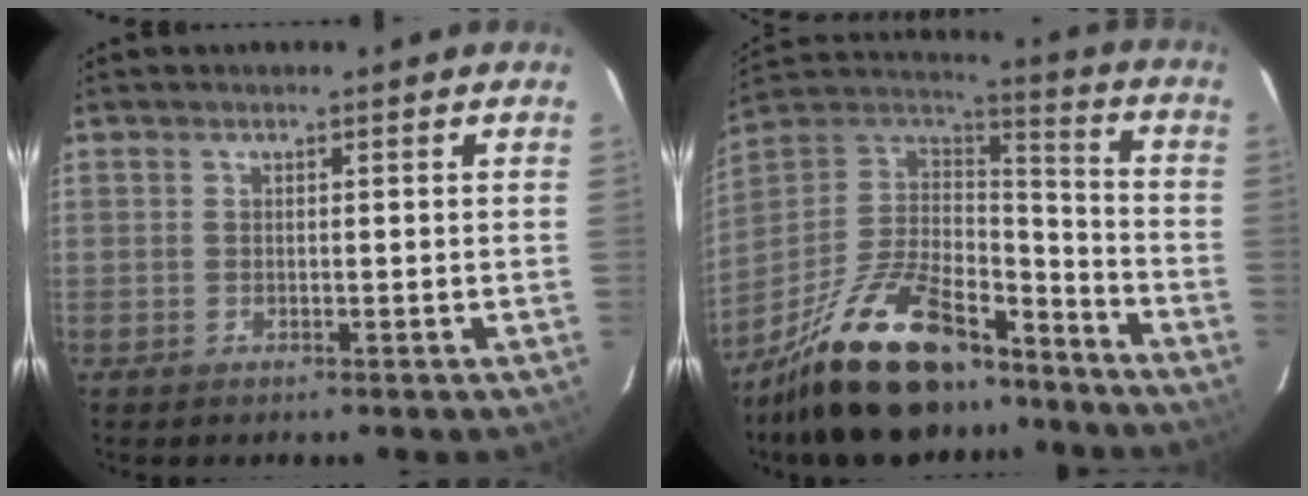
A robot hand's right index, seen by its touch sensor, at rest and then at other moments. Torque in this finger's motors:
{"motor_torque": [1.05, -1.09, 0.93, 0.21]}